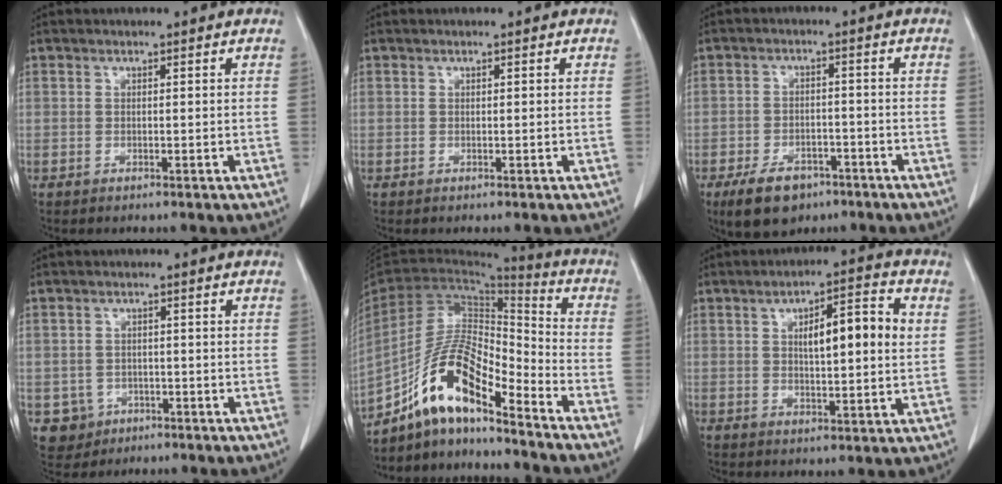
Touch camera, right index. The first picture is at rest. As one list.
[{"total": 0.0}, {"total": 7.4, "force": [-4.9, 4.1, 3.8], "torque": [-0.072, -0.001, -0.076]}, {"total": 4.2, "force": [-1.5, 4.0, 0.2], "torque": [-0.001, 0.010, -0.018]}, {"total": 14.3, "force": [-10.2, 3.0, 9.4], "torque": [-0.183, 0.022, -0.185]}, {"total": 9.8, "force": [2.3, 2.2, 9.3], "torque": [-0.142, 0.017, 0.035]}]